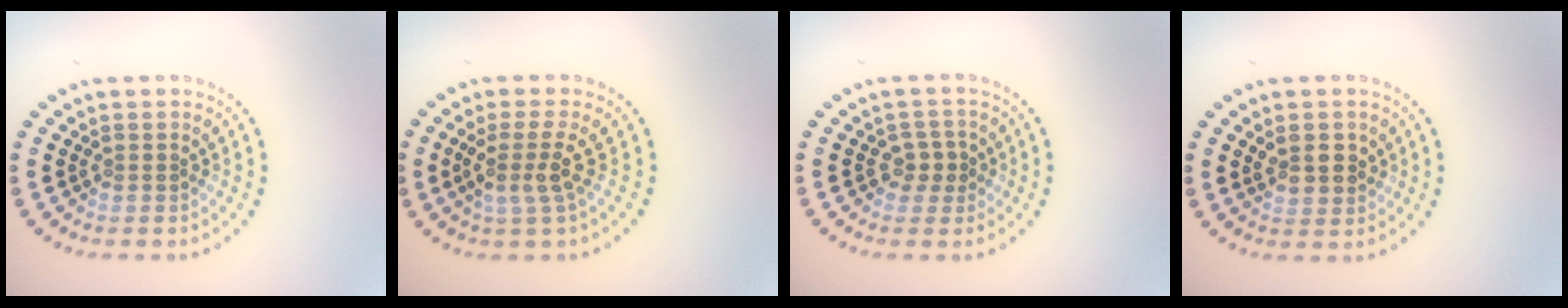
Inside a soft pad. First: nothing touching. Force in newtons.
{"total": 2.7, "press": 2.0, "slide": 1.8}
{"total": 1.8, "press": 1.7, "slide": 0.7}
{"total": 2.5, "press": 2.5, "slide": 0.6}